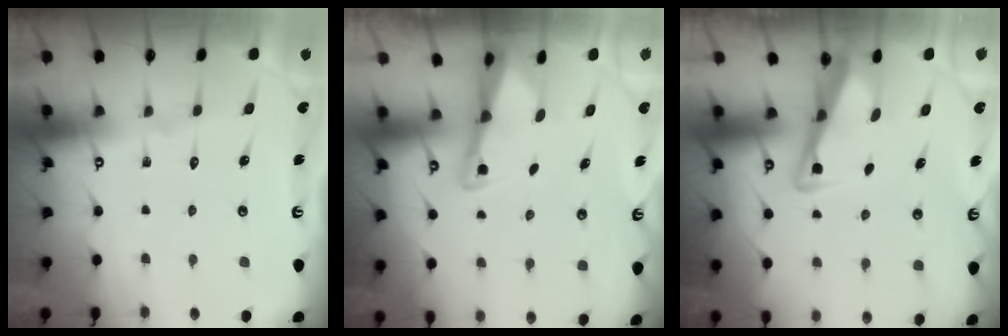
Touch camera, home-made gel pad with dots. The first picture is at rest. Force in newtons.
{"total": 2.3, "press": 2.3, "slide": 0.4}
{"total": 3.5, "press": 3.4, "slide": 0.4}